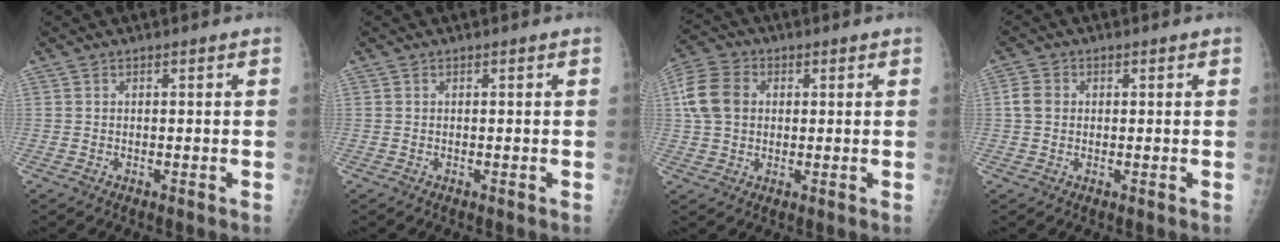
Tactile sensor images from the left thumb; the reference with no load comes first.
{"total": 0.0}
{"total": 8.7, "force": [1.4, 6.8, 5.3], "torque": [-0.102, 0.013, 0.021]}
{"total": 3.1, "force": [0.2, 2.6, 1.6], "torque": [-0.025, 0.005, 0.001]}